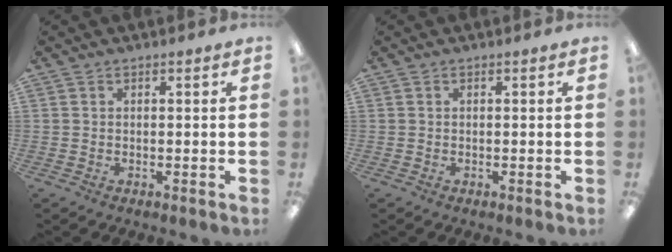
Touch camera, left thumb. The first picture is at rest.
{"total": 0.0}